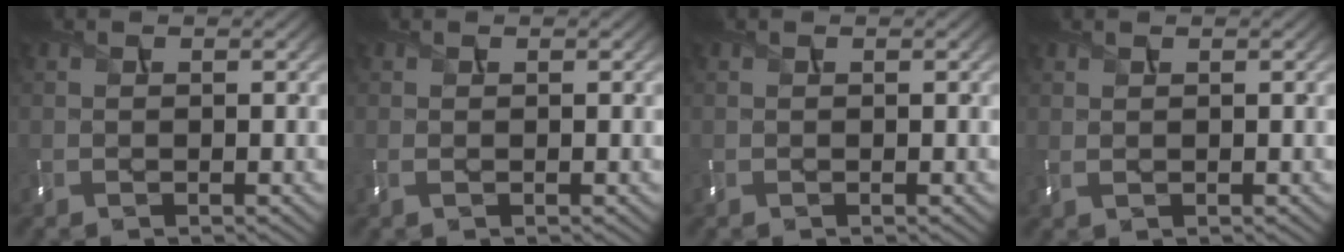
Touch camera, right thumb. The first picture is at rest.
{"total": 0.8, "force": [0.0, 0.4, 0.7], "torque": [-0.022, -0.001, -0.001]}
{"total": 0.0}
{"total": 1.0, "force": [0.6, 0.4, 0.7], "torque": [-0.021, 0.002, 0.014]}